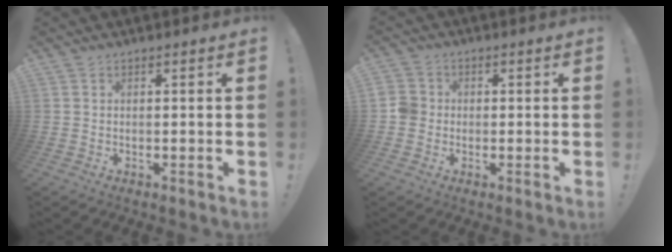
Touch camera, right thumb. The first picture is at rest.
{"total": 4.3, "force": [-0.8, 3.9, 1.6], "torque": [-0.030, 0.011, -0.014]}